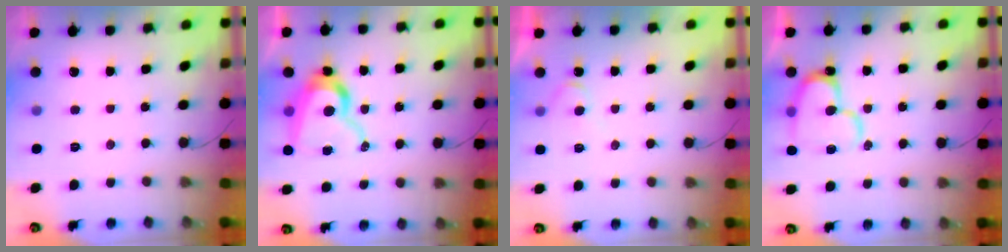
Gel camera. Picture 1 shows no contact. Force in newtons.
{"total": 14.6, "press": 14.5, "slide": 1.7}
{"total": 5.4, "press": 5.4, "slide": 0.5}
{"total": 15.6, "press": 15.5, "slide": 1.4}